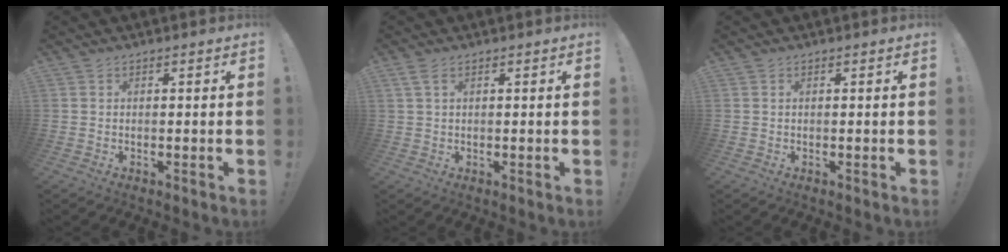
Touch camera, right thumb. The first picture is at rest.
{"total": 2.4, "force": [1.1, 1.0, 1.9], "torque": [-0.040, 0.004, 0.021]}
{"total": 0.0}